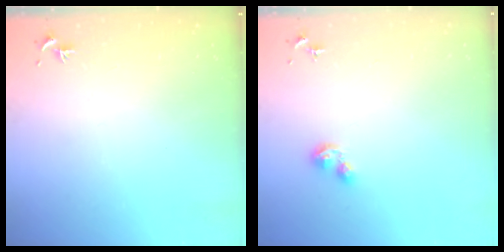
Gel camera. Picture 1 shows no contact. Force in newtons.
{"total": 4.0, "press": 4.0, "slide": 0.5}